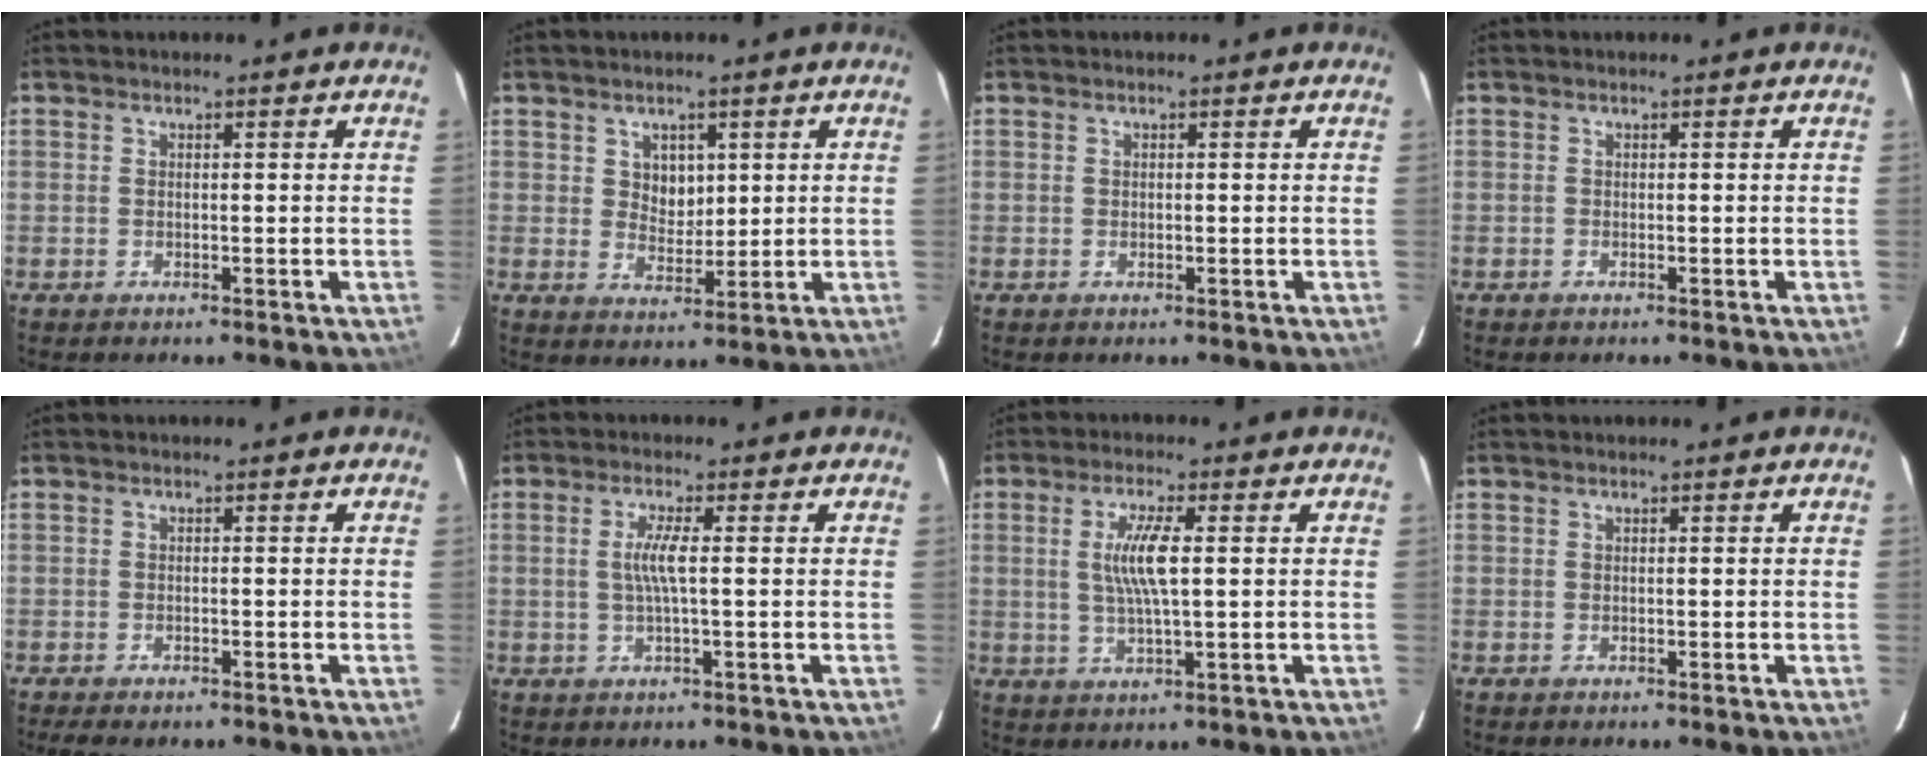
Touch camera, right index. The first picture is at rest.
{"total": 4.4, "force": [1.6, 3.5, 2.0], "torque": [-0.028, 0.003, 0.033]}
{"total": 0.0}
{"total": 0.0}
{"total": 4.1, "force": [-3.3, 1.4, 2.0], "torque": [-0.047, -0.013, -0.051]}
{"total": 3.8, "force": [0.0, -0.2, 3.8], "torque": [-0.077, -0.001, 0.001]}
{"total": 6.8, "force": [0.9, 0.9, 6.7], "torque": [-0.128, -0.002, 0.017]}
{"total": 0.0}